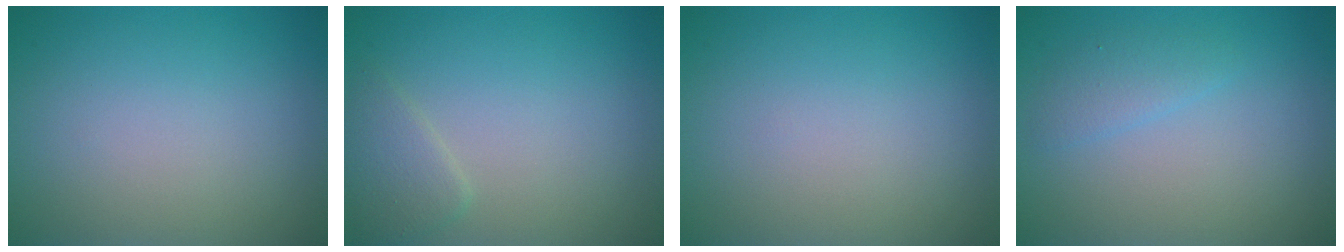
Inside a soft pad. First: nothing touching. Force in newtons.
{"total": 1.8, "press": 1.8, "slide": 0.1}
{"total": 0.0}
{"total": 1.5, "press": 1.5, "slide": 0.1}